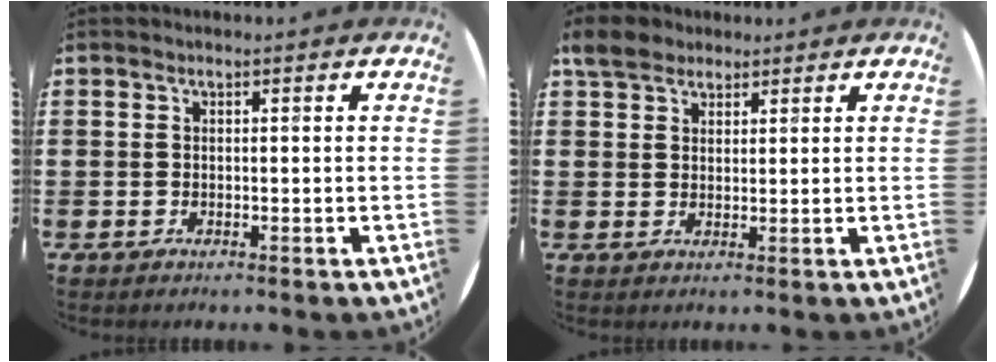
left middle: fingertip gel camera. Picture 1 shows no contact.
{"total": 3.7, "force": [3.0, 1.9, 0.9], "torque": [-0.011, 0.001, 0.055]}